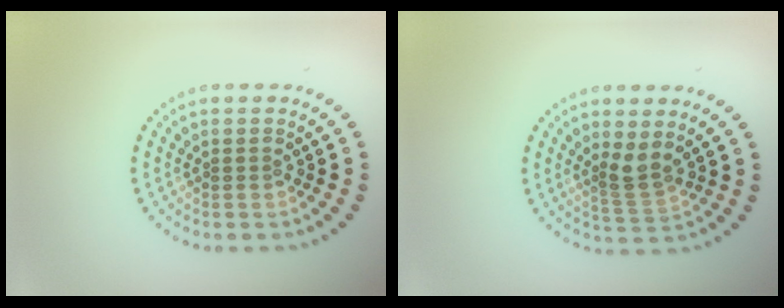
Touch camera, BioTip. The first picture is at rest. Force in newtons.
{"total": 2.4, "press": 1.7, "slide": 1.7}